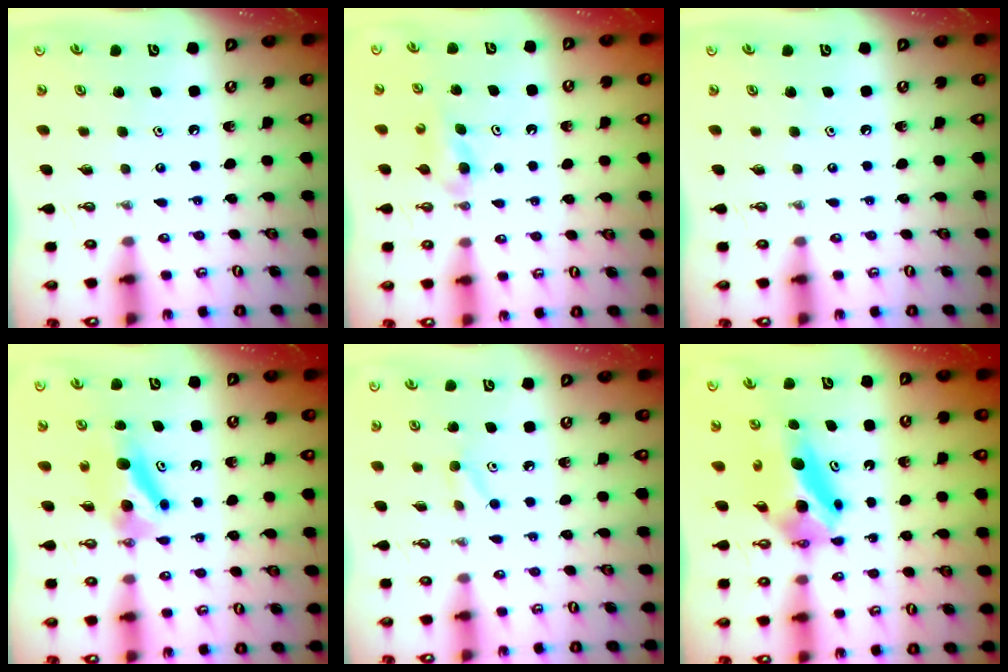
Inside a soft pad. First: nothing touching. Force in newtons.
{"total": 3.1, "press": 3.1, "slide": 0.3}
{"total": 0.0}
{"total": 7.2, "press": 7.1, "slide": 1.4}
{"total": 4.5, "press": 4.4, "slide": 0.6}
{"total": 7.8, "press": 7.3, "slide": 2.8}